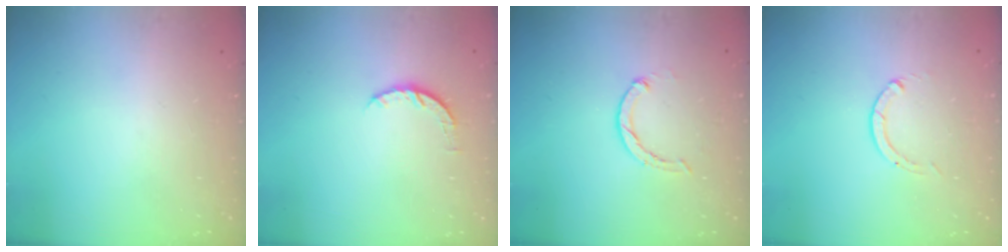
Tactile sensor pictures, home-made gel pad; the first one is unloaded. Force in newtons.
{"total": 5.0, "press": 4.9, "slide": 0.7}
{"total": 1.9, "press": 1.9, "slide": 0.3}
{"total": 0.0}